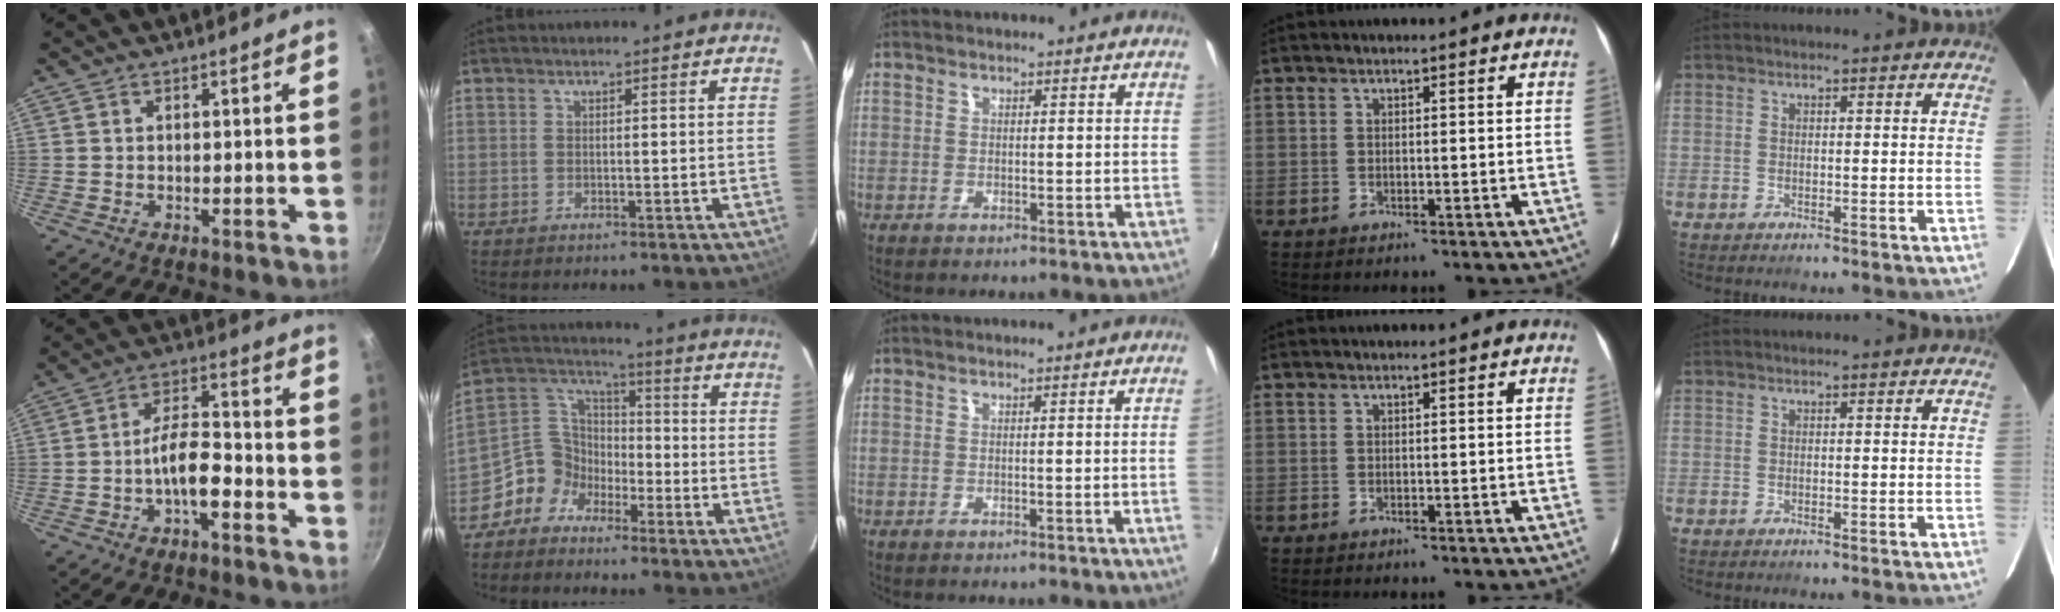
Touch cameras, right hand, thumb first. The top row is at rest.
{"thumb": {"total": 7.4, "force": [-3.3, 2.9, 6.0], "torque": [-0.092, 0.041, -0.058]}, "index": {"total": 8.1, "force": [-5.4, 5.9, 1.4], "torque": [-0.042, 0.044, -0.126]}, "middle": {"total": 1.6, "force": [0.0, -1.0, 1.3], "torque": [-0.011, -0.012, 0.002]}}